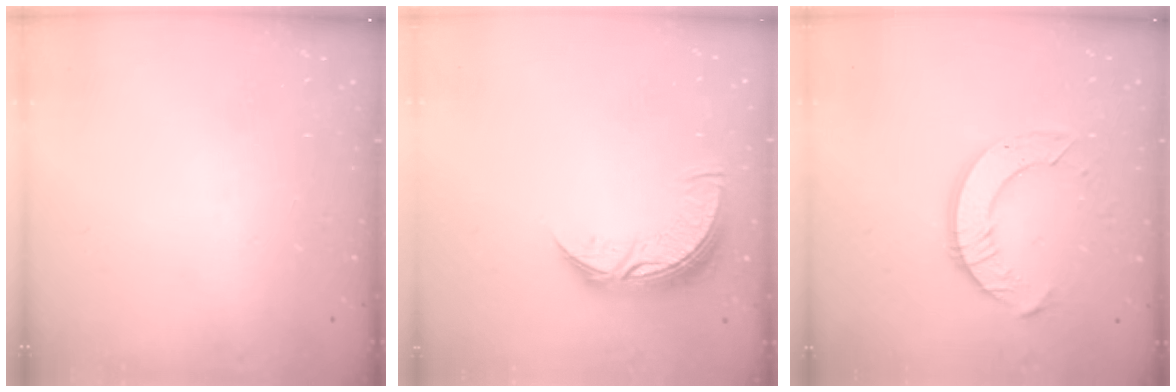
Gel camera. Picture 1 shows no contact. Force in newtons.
{"total": 9.5, "press": 9.5, "slide": 0.8}
{"total": 9.6, "press": 9.6, "slide": 1.0}